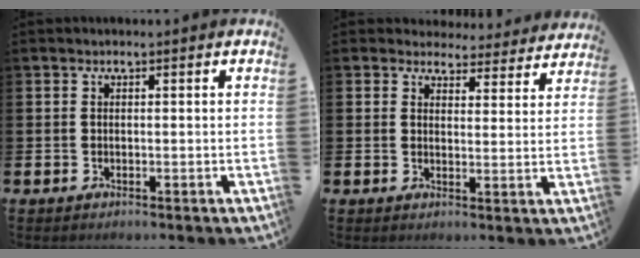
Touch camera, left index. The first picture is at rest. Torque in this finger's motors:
{"motor_torque": [0.48, -0.68, 0.00, -0.07]}